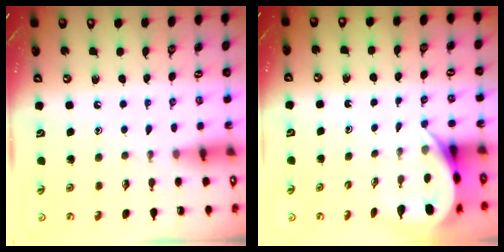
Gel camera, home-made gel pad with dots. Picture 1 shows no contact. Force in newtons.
{"total": 6.2, "press": 6.2, "slide": 0.4}